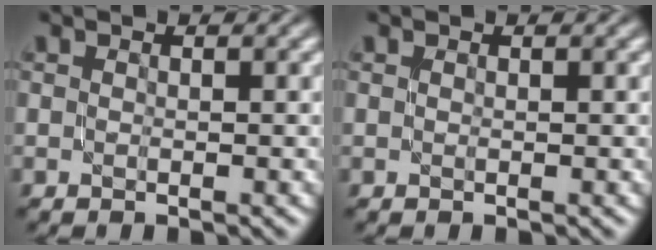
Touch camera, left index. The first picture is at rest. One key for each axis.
{"total": 0.0}